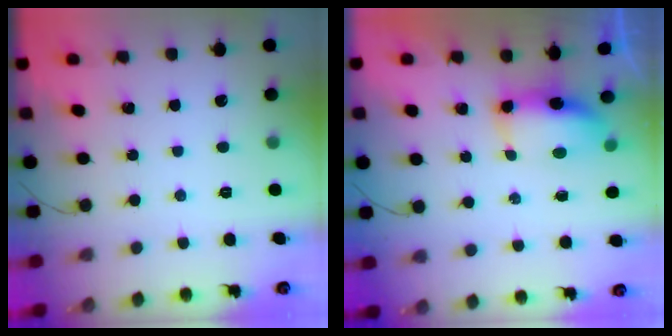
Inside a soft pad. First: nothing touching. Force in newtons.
{"total": 12.2, "press": 8.6, "slide": 8.6}